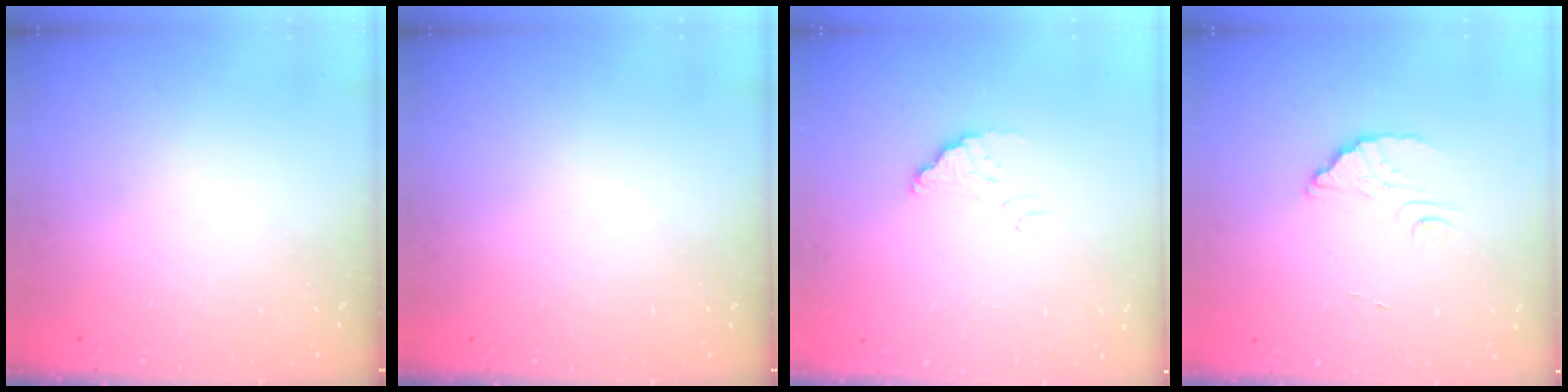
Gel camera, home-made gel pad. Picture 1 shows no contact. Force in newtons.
{"total": 0.0}
{"total": 1.9, "press": 1.9, "slide": 0.0}
{"total": 3.0, "press": 3.0, "slide": 0.0}